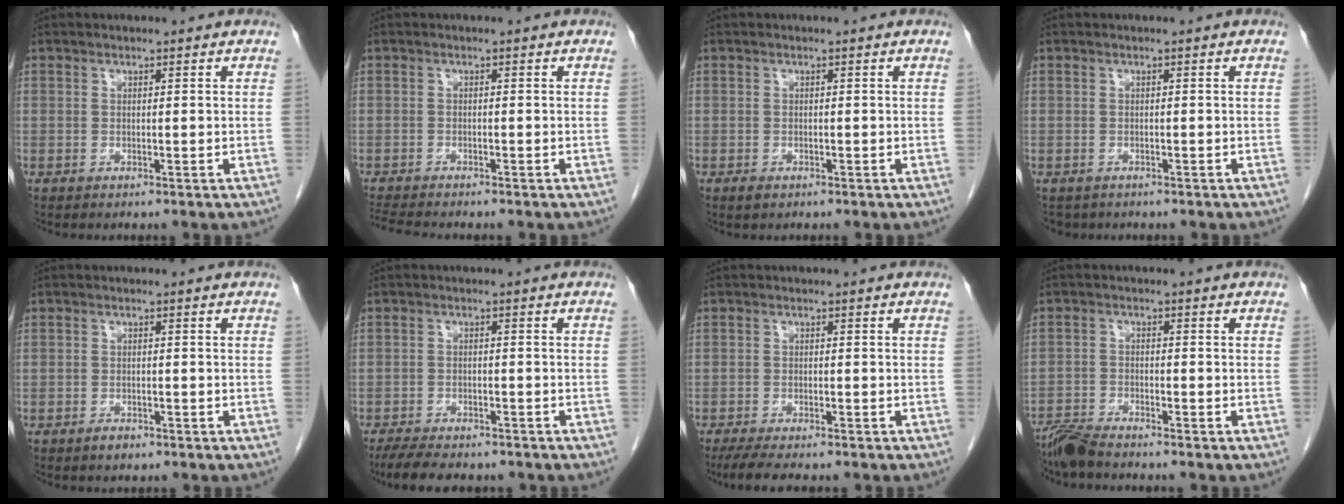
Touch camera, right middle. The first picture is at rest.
{"total": 5.4, "force": [-4.9, 0.7, 2.3], "torque": [-0.040, -0.012, -0.079]}
{"total": 1.0, "force": [-0.6, 0.6, 0.5], "torque": [-0.011, 0.000, -0.006]}
{"total": 2.2, "force": [-1.7, 1.4, 0.4], "torque": [-0.011, -0.001, -0.023]}
{"total": 1.6, "force": [-1.1, 0.8, 0.8], "torque": [-0.014, 0.001, -0.014]}
{"total": 9.3, "force": [-7.9, 2.7, 4.3], "torque": [-0.067, -0.010, -0.113]}
{"total": 7.2, "force": [-5.9, 1.4, 3.9], "torque": [-0.056, -0.013, -0.089]}
{"total": 4.5, "force": [-4.3, 0.2, 1.3], "torque": [-0.020, -0.018, -0.083]}